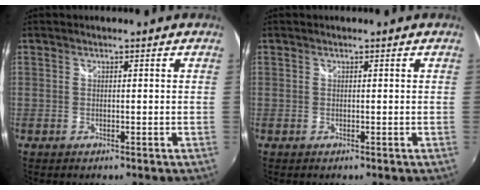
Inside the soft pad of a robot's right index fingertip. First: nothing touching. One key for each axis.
{"total": 0.0}